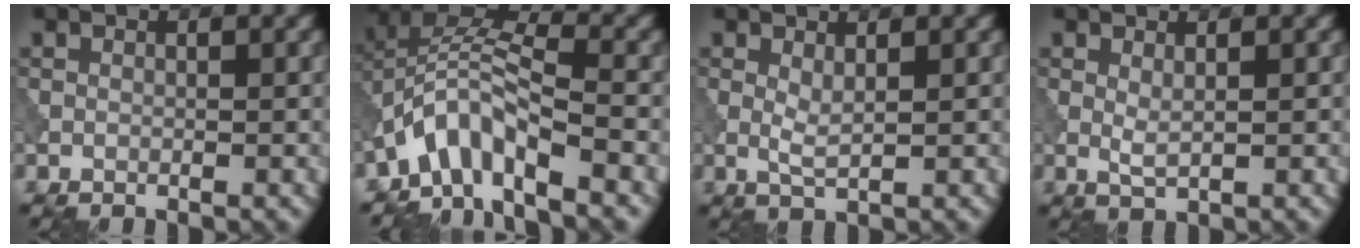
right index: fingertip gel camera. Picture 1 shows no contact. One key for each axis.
{"total": 6.1, "fx": -3.7, "fy": 1.9, "fz": 4.4, "tx": -0.074, "ty": 0.008, "tz": -0.084}
{"total": 1.5, "fx": 0.5, "fy": 0.3, "fz": 1.4, "tx": -0.034, "ty": -0.002, "tz": 0.012}
{"total": 1.3, "fx": 0.4, "fy": 0.3, "fz": 1.2, "tx": -0.028, "ty": -0.002, "tz": 0.011}